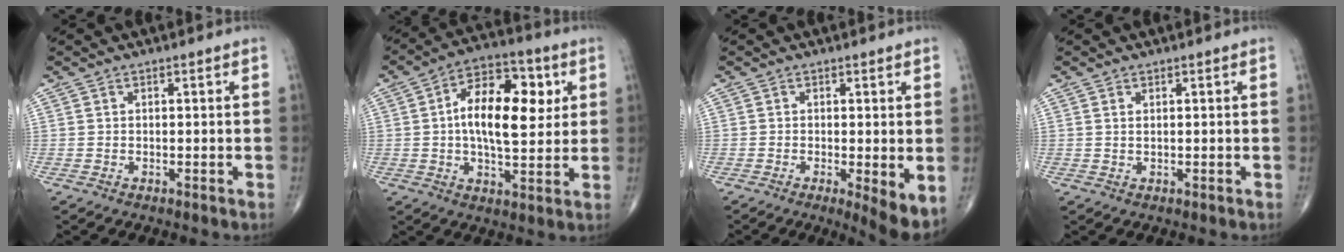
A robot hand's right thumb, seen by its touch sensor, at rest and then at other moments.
{"total": 15.7, "force": [2.7, 7.9, 13.3], "torque": [-0.192, 0.008, 0.037]}
{"total": 5.3, "force": [-1.0, 1.1, 5.1], "torque": [-0.080, -0.018, -0.019]}
{"total": 0.8, "force": [0.4, 0.2, 0.6], "torque": [-0.015, -0.001, 0.009]}